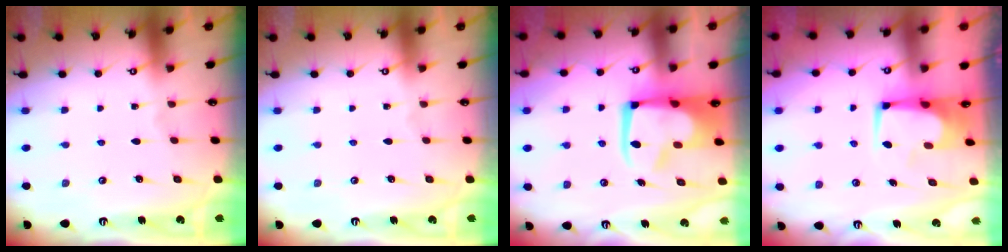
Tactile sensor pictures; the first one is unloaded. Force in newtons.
{"total": 0.0}
{"total": 8.6, "press": 8.5, "slide": 1.1}
{"total": 1.6, "press": 1.5, "slide": 0.2}